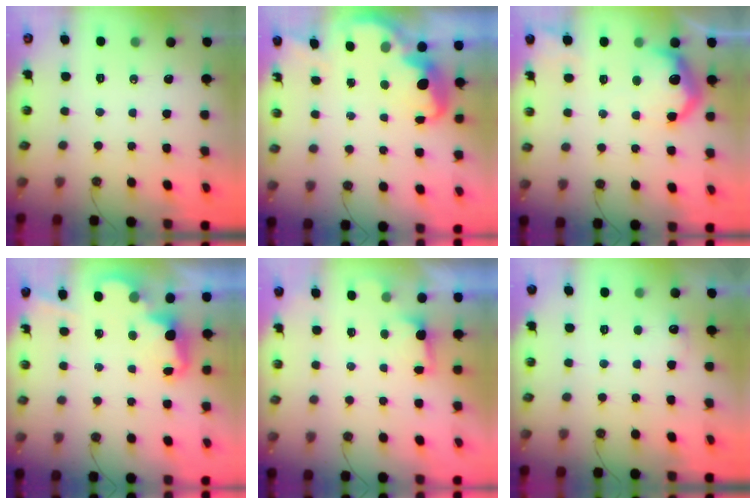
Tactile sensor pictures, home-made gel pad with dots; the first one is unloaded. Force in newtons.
{"total": 3.4, "press": 3.3, "slide": 0.7}
{"total": 13.4, "press": 13.4, "slide": 1.0}
{"total": 2.5, "press": 2.5, "slide": 0.6}
{"total": 1.2, "press": 0.9, "slide": 0.8}
{"total": 5.7, "press": 5.5, "slide": 1.3}